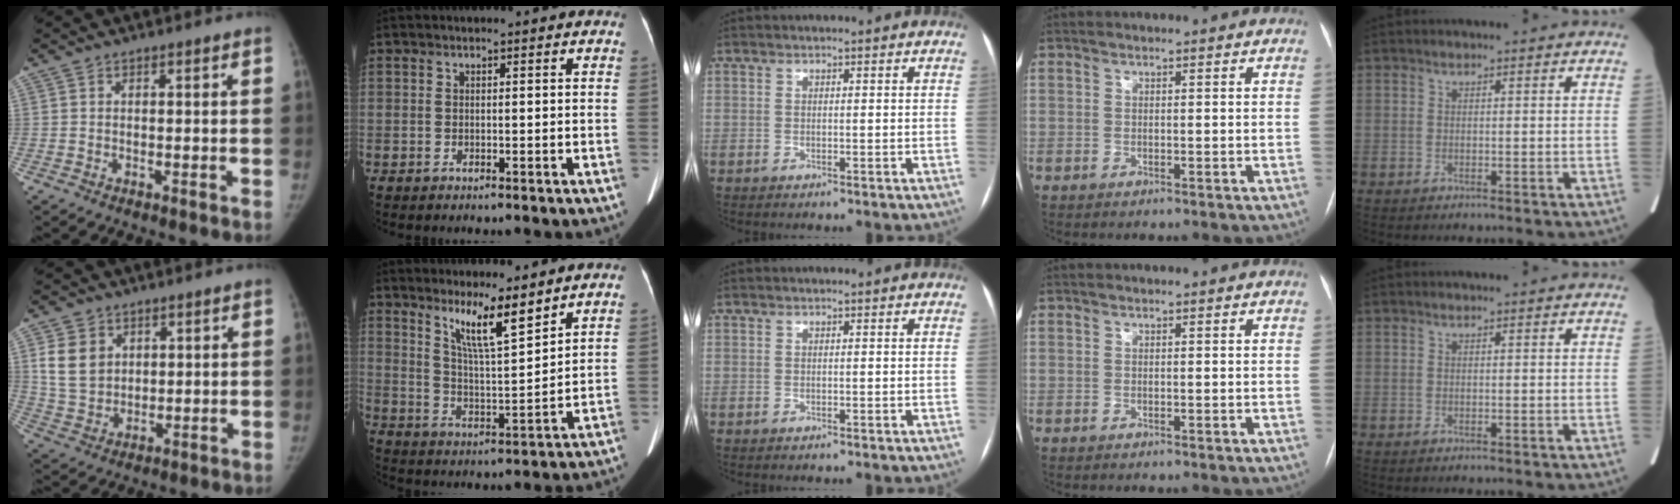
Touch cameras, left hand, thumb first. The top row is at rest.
{"thumb": {"total": 8.2, "force": [2.9, 6.4, 4.3], "torque": [-0.059, -0.012, 0.067]}, "index": {"total": 8.4, "force": [6.2, 0.4, 5.7], "torque": [-0.109, -0.015, 0.115]}}